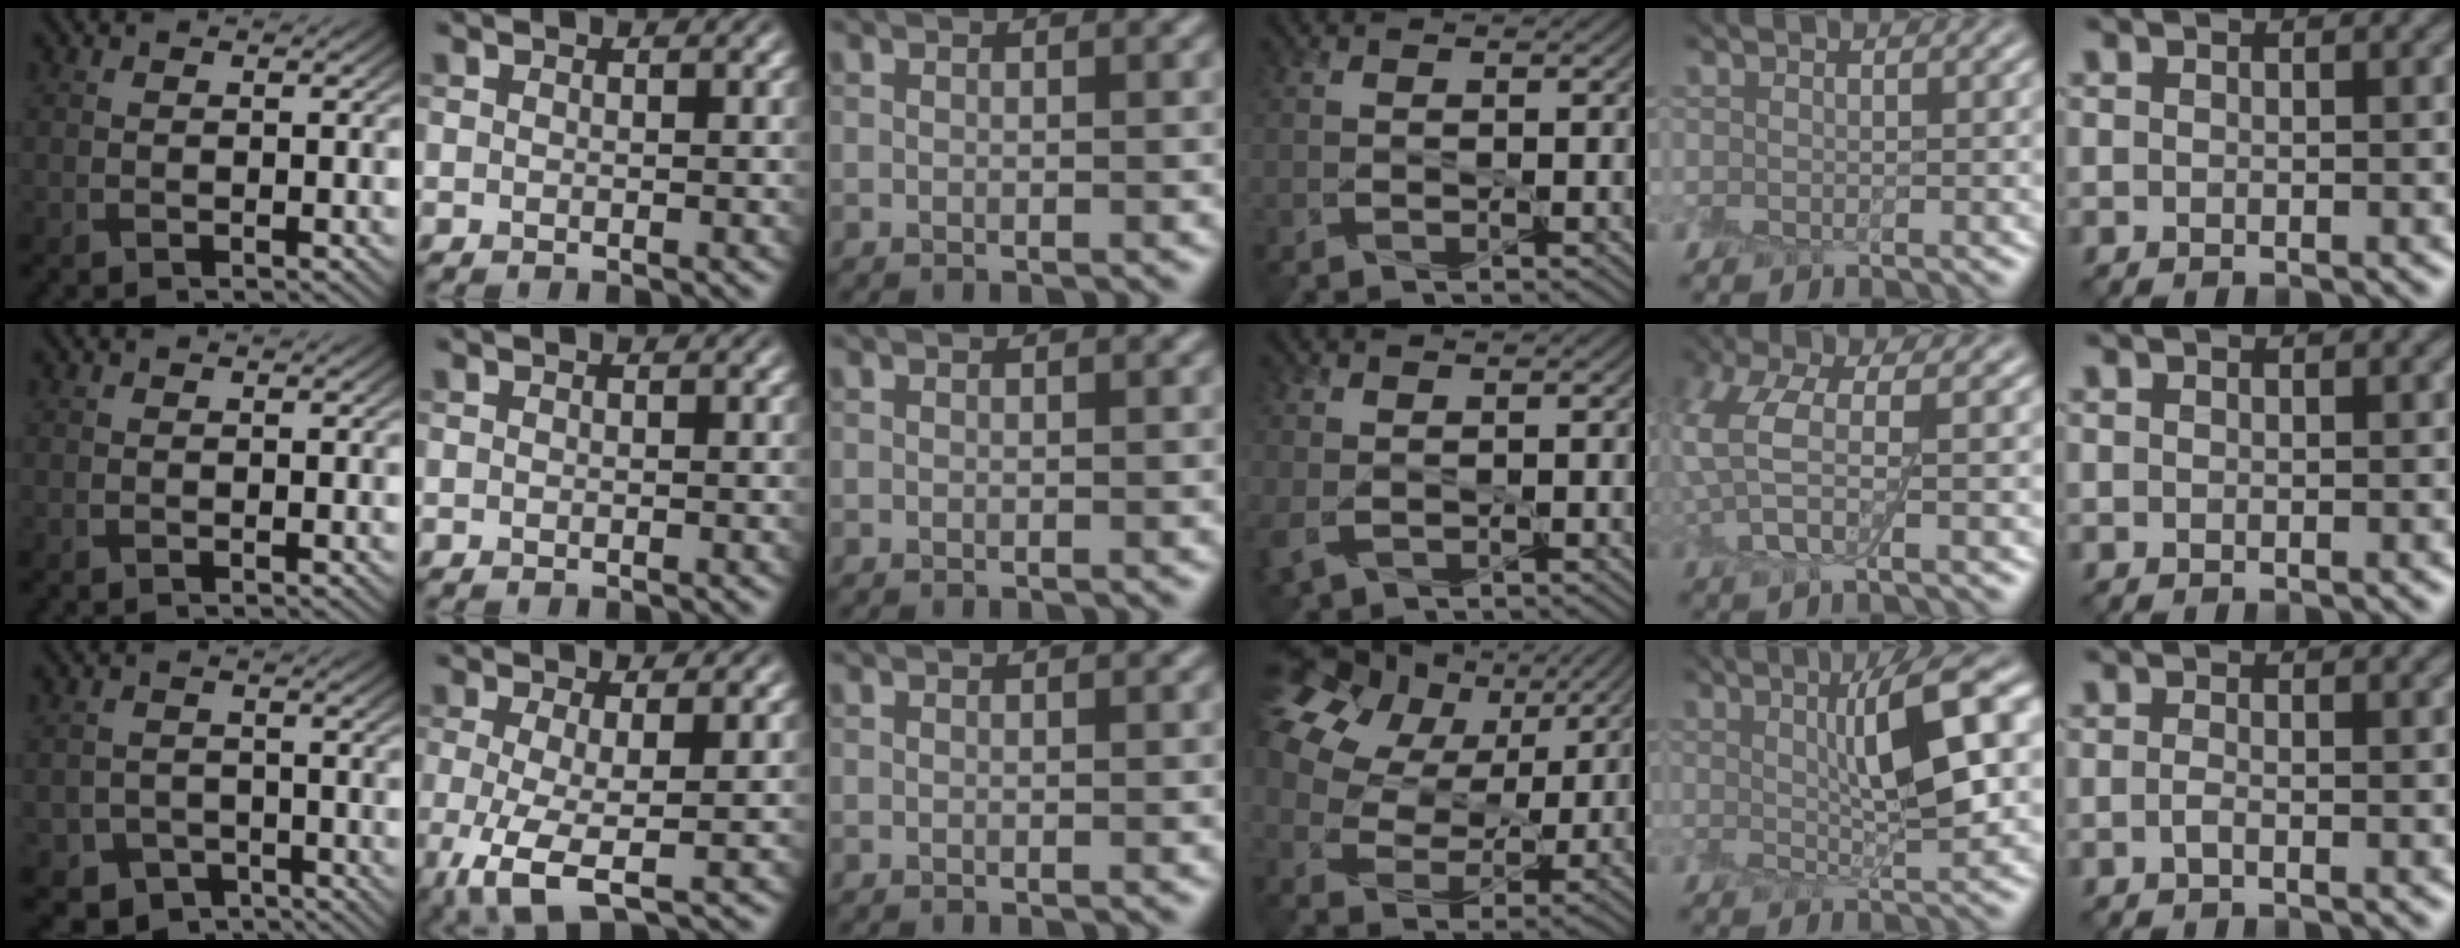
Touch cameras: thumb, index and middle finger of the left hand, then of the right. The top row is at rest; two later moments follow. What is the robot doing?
{"motion": "peel", "object": "envelope seal"}